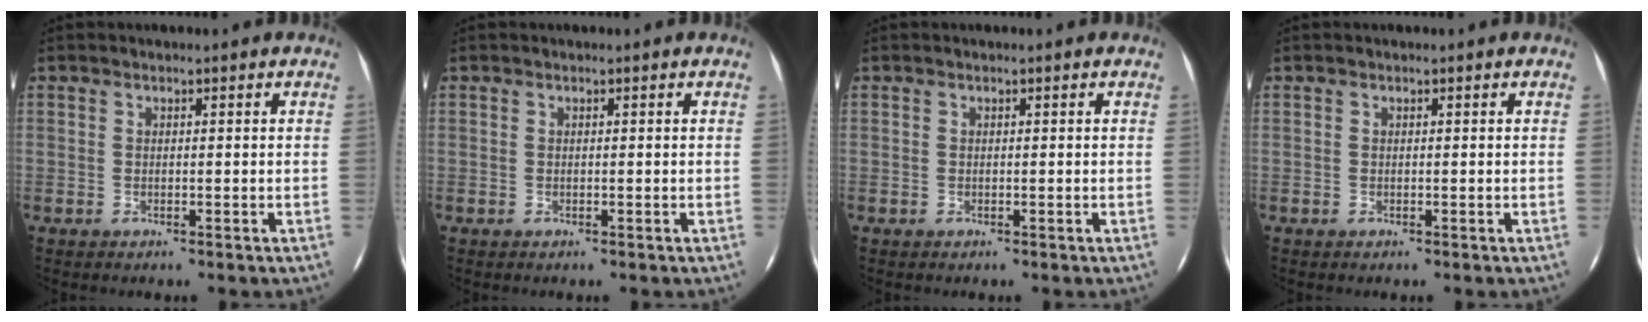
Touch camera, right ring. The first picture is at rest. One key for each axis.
{"total": 0.0}
{"total": 0.0}
{"total": 0.0}